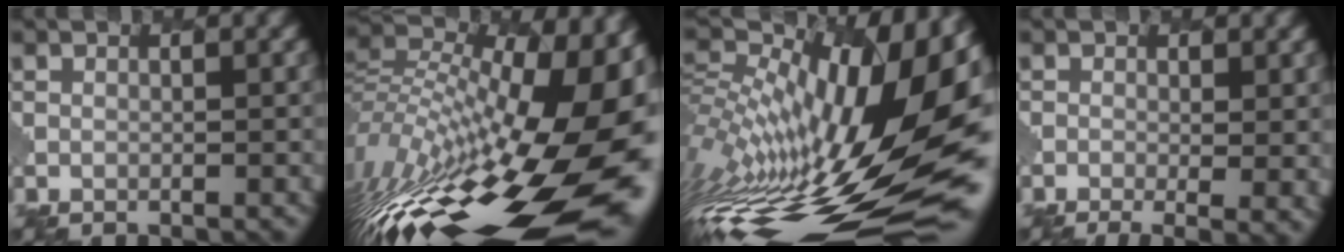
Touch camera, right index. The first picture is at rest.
{"total": 19.8, "force": [-3.9, 9.2, 17.0], "torque": [-0.289, -0.025, -0.057]}
{"total": 16.8, "force": [1.6, 6.9, 15.2], "torque": [-0.262, 0.001, 0.015]}
{"total": 5.2, "force": [-0.9, 2.0, 4.6], "torque": [-0.065, -0.005, -0.001]}